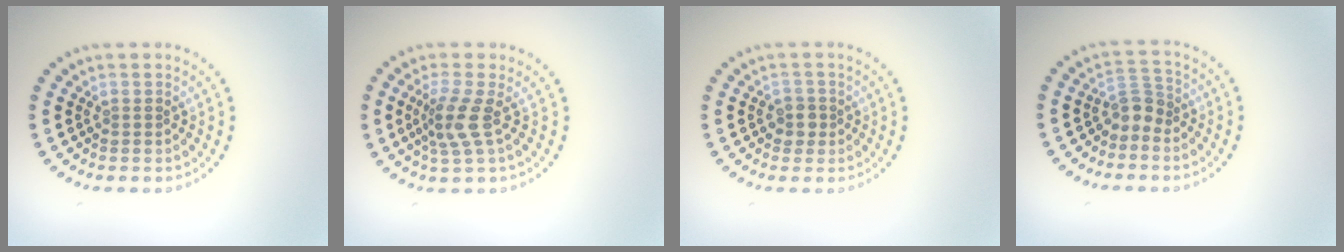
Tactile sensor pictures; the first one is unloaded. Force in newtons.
{"total": 2.9, "press": 2.2, "slide": 1.9}
{"total": 1.7, "press": 1.4, "slide": 0.8}
{"total": 2.1, "press": 1.6, "slide": 1.3}